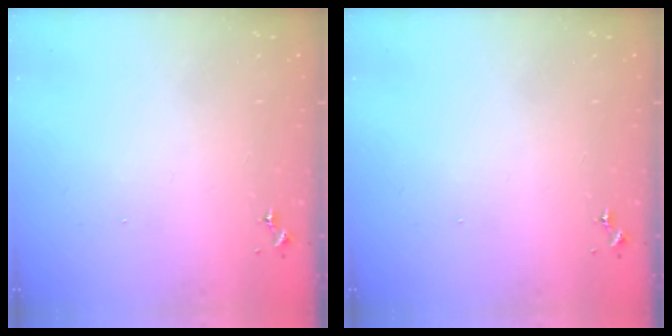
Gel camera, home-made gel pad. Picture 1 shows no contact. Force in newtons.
{"total": 0.0}